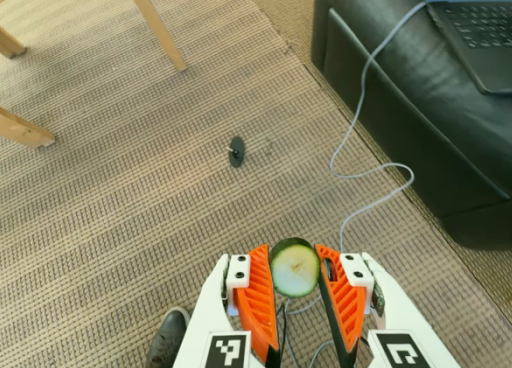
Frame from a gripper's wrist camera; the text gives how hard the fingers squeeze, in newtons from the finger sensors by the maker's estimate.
{"total": 10.0, "left": 9.8, "right": 10.2}